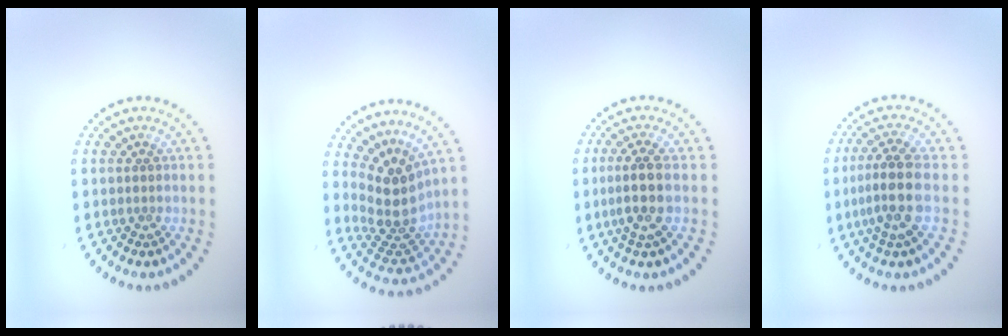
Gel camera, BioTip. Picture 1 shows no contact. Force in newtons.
{"total": 4.4, "press": 3.2, "slide": 3.0}
{"total": 3.0, "press": 2.5, "slide": 1.6}
{"total": 3.8, "press": 3.4, "slide": 1.8}